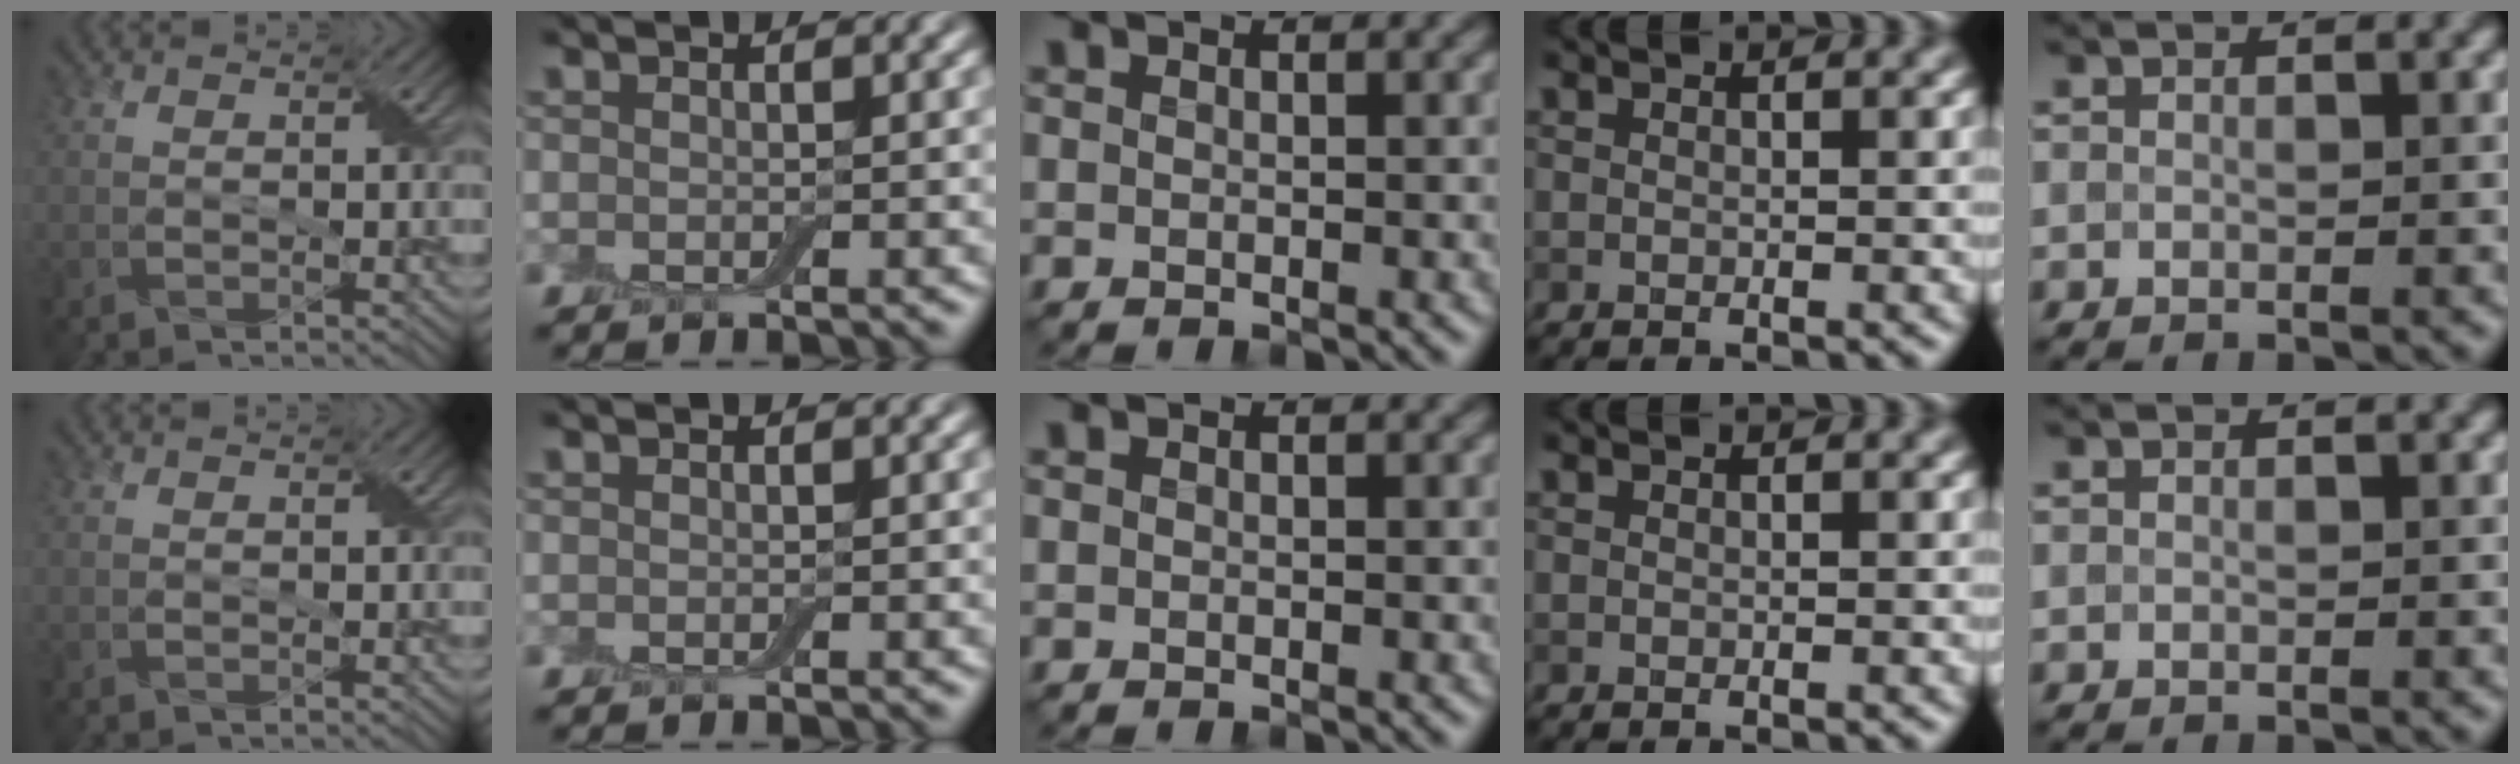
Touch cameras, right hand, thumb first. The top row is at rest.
{}